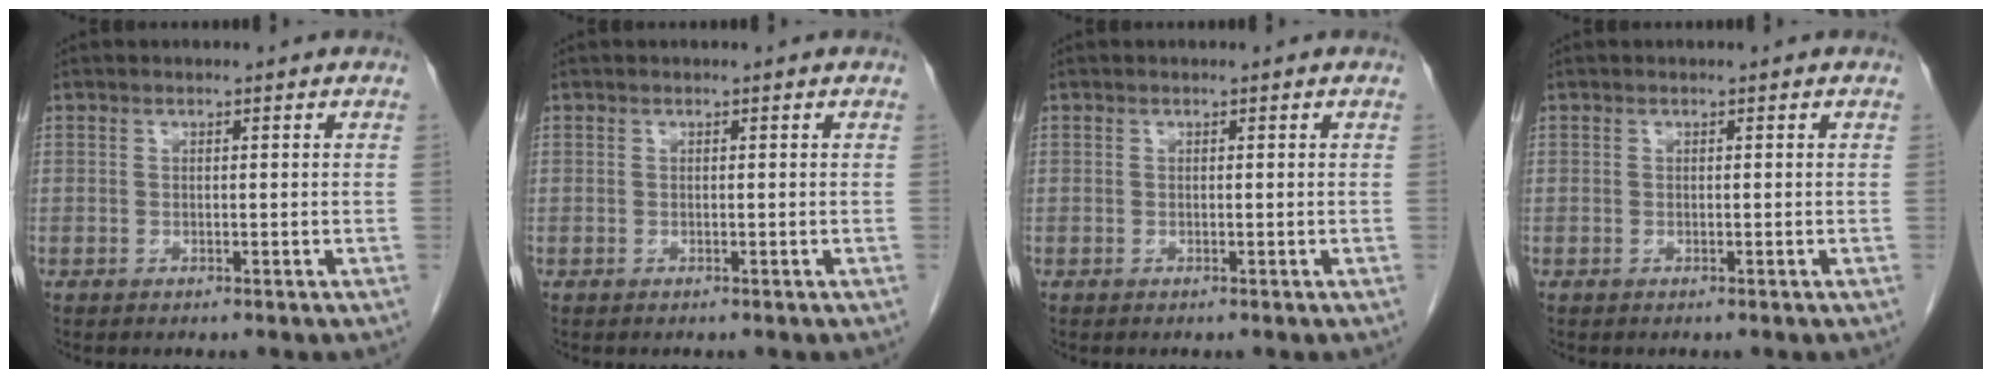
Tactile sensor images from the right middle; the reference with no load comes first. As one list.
[{"total": 0.0}, {"total": 0.0}, {"total": 0.0}]